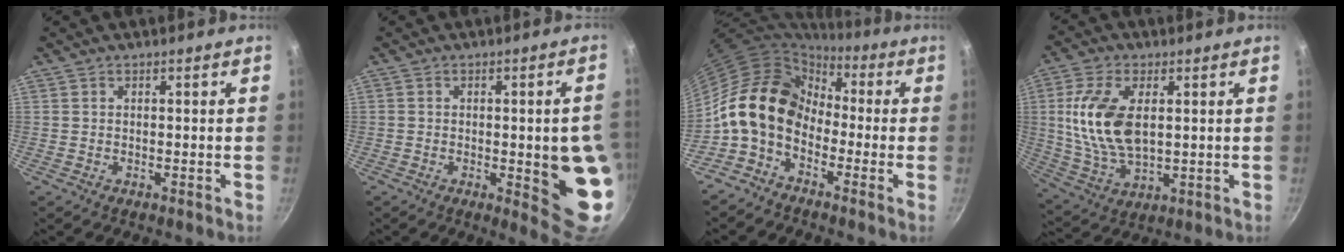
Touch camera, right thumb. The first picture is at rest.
{"total": 11.8, "force": [-1.6, 3.0, 11.3], "torque": [-0.113, 0.002, -0.014]}
{"total": 12.4, "force": [-1.5, 9.4, 8.0], "torque": [-0.112, 0.038, -0.049]}
{"total": 14.2, "force": [2.4, 7.9, 11.6], "torque": [-0.222, -0.010, 0.054]}